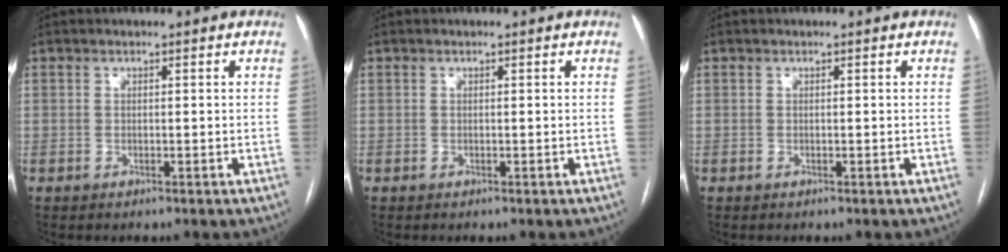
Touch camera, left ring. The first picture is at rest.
{"total": 0.0}
{"total": 0.0}